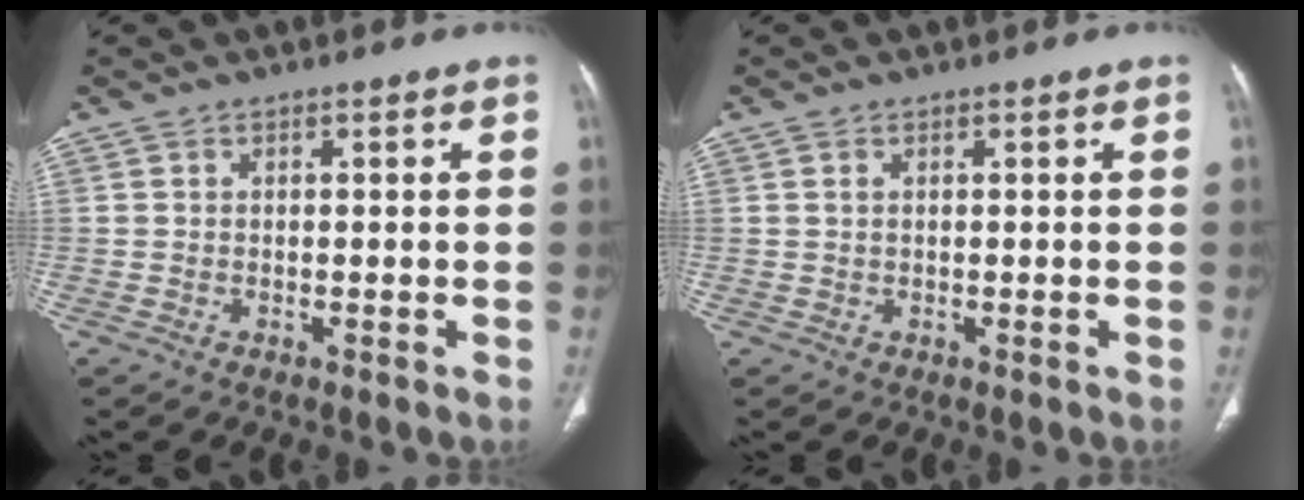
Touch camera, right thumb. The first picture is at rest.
{"total": 0.7, "force": [0.2, 0.4, 0.6], "torque": [-0.015, 0.002, 0.006]}